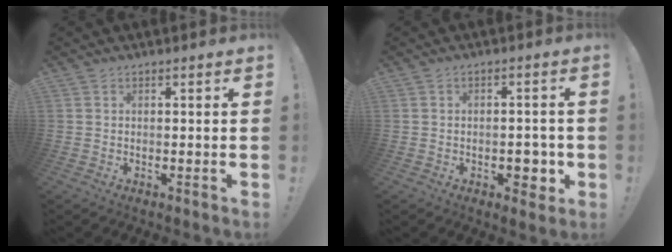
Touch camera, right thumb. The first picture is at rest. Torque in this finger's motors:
{"motor_torque": [0.49, 0.29, 0.63, -0.64, -0.04]}